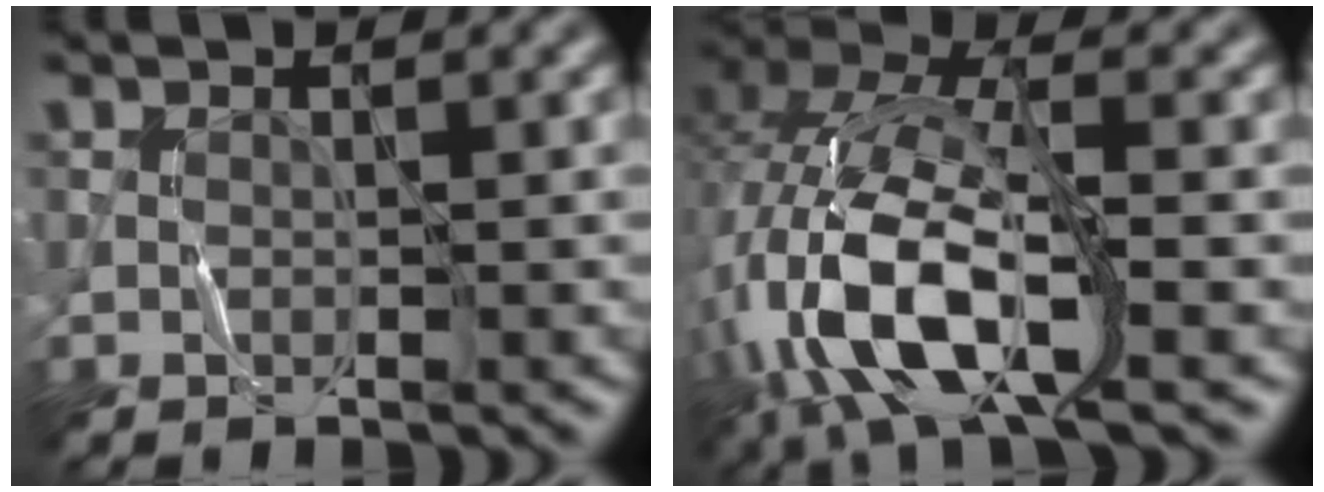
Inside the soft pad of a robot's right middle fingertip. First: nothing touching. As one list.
[{"total": 12.9, "force": [-4.7, 5.1, 10.9], "torque": [-0.239, 0.002, -0.096]}]